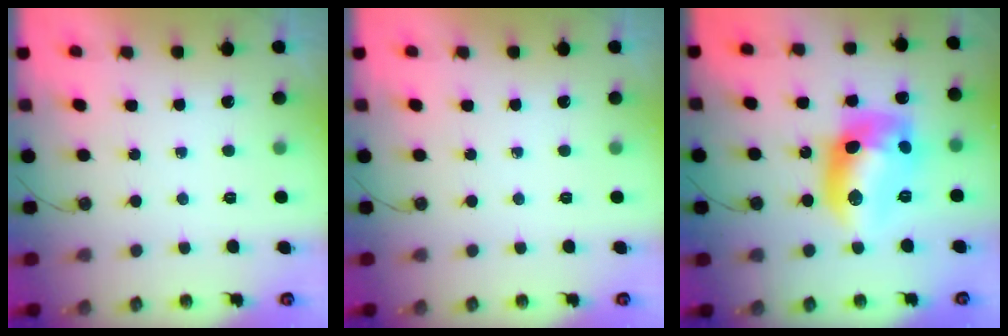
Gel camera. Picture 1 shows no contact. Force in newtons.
{"total": 0.0}
{"total": 16.3, "press": 16.3, "slide": 1.1}